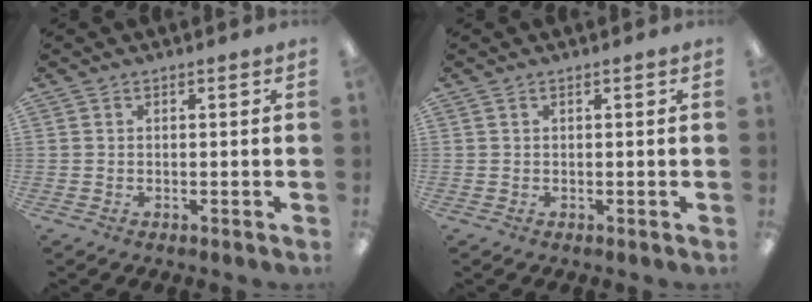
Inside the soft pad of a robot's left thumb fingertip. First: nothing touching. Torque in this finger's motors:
{"motor_torque": [-0.18, 0.04, -0.05, 0.02, 0.00]}